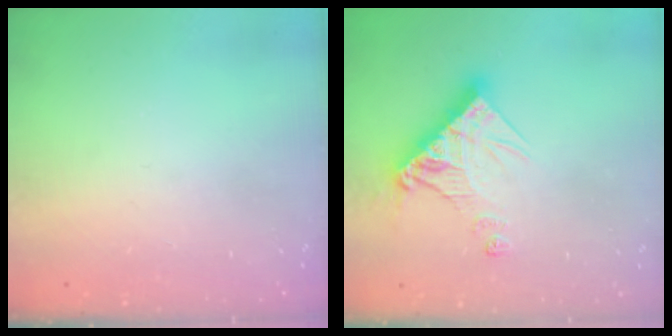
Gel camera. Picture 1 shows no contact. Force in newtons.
{"total": 13.9, "press": 13.8, "slide": 1.5}